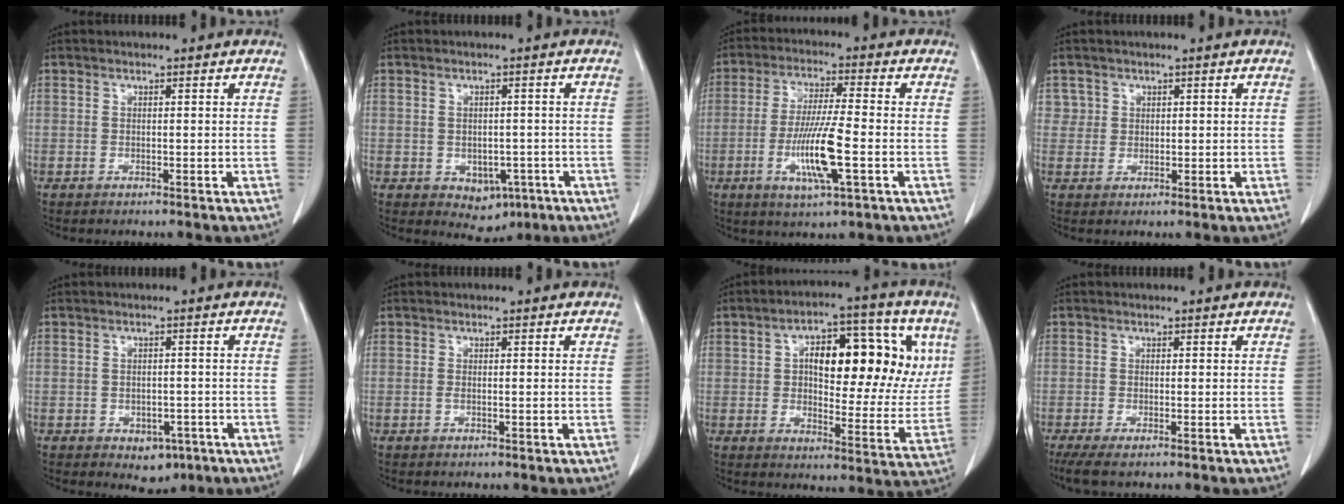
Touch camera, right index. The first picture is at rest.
{"total": 4.7, "force": [-1.8, 3.5, 2.6], "torque": [-0.026, 0.003, -0.010]}
{"total": 10.3, "force": [-2.9, 0.7, 9.9], "torque": [-0.192, -0.014, -0.055]}
{"total": 2.3, "force": [1.0, 2.0, -0.2], "torque": [0.019, -0.001, 0.012]}
{"total": 3.9, "force": [-2.0, 2.7, 2.1], "torque": [-0.020, 0.003, -0.014]}
{"total": 0.9, "force": [-0.2, 0.2, 0.8], "torque": [-0.014, -0.001, -0.001]}
{"total": 18.7, "force": [5.3, 7.8, 16.2], "torque": [-0.222, 0.033, 0.078]}
{"total": 3.7, "force": [-2.7, 0.7, 2.5], "torque": [-0.048, -0.012, -0.047]}